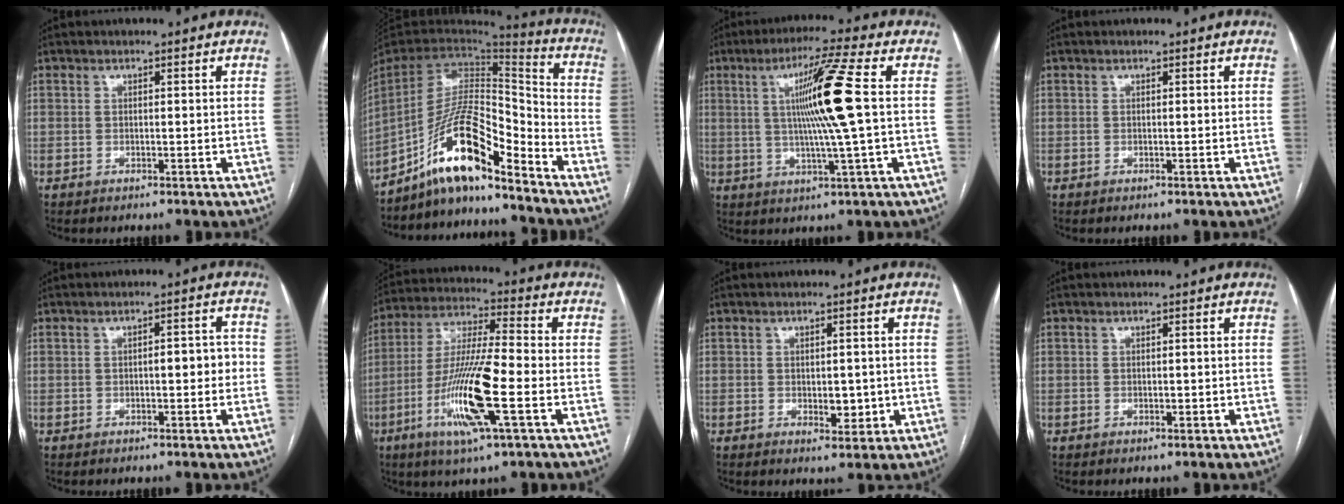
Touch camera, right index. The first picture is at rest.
{"total": 14.9, "force": [-11.2, 2.4, 9.6], "torque": [-0.179, 0.021, -0.201]}
{"total": 11.8, "force": [1.5, -1.8, 11.5], "torque": [-0.202, 0.000, 0.028]}
{"total": 0.0}
{"total": 3.6, "force": [-0.3, 1.3, 3.4], "torque": [-0.043, 0.013, -0.005]}
{"total": 15.5, "force": [-5.1, 1.1, 14.6], "torque": [-0.295, -0.013, -0.096]}
{"total": 3.6, "force": [-0.5, 1.9, 3.0], "torque": [-0.038, -0.002, 0.000]}
{"total": 0.9, "force": [-0.2, 0.4, 0.8], "torque": [-0.012, 0.000, -0.002]}